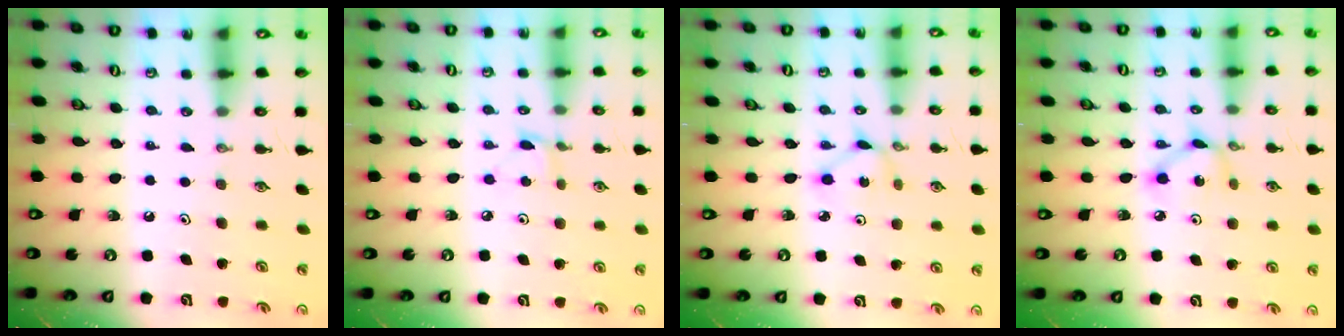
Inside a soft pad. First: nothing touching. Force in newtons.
{"total": 2.1, "press": 2.1, "slide": 0.3}
{"total": 2.6, "press": 2.6, "slide": 0.1}
{"total": 4.9, "press": 4.9, "slide": 0.2}